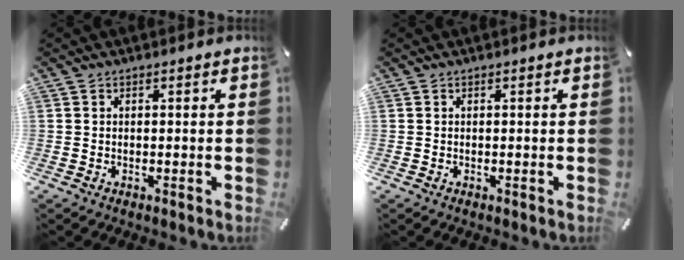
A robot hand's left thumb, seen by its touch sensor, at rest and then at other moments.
{"total": 0.0}